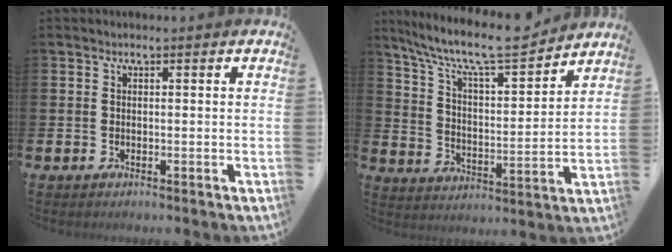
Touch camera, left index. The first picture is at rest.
{"total": 10.1, "force": [8.9, 1.9, 4.2], "torque": [-0.107, -0.065, 0.150]}